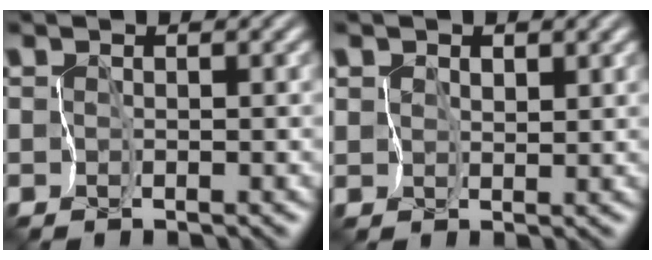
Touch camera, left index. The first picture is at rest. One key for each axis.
{"total": 3.3, "fx": 2.3, "fy": 2.0, "fz": 1.0, "tx": -0.009, "ty": 0.017, "tz": 0.028}